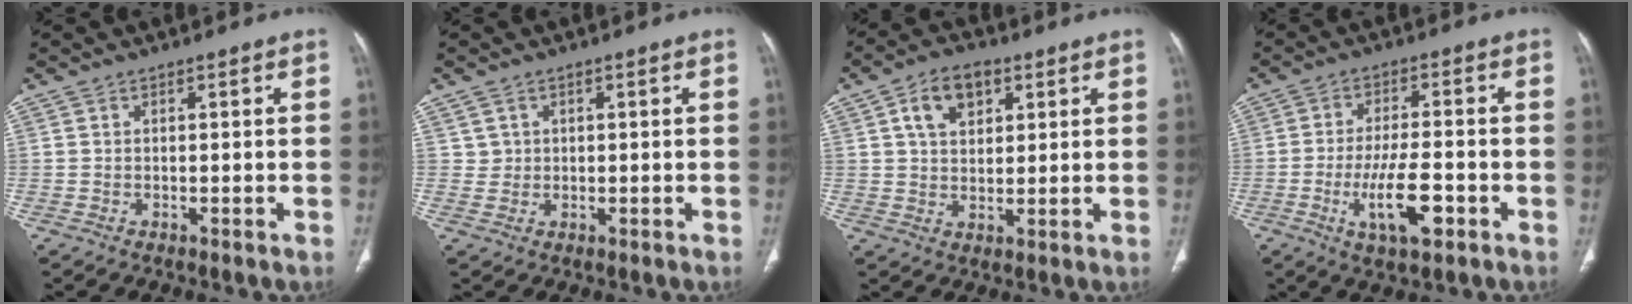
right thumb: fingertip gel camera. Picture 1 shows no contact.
{"total": 1.6, "force": [0.6, 1.4, 0.0], "torque": [0.015, -0.001, 0.008]}
{"total": 8.1, "force": [3.3, 5.3, 5.2], "torque": [-0.067, -0.002, 0.053]}
{"total": 9.9, "force": [-3.6, 3.5, 8.6], "torque": [-0.156, 0.009, -0.063]}